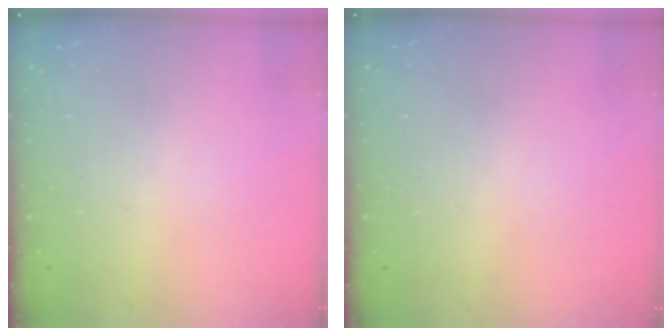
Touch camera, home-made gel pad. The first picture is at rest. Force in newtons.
{"total": 0.0}